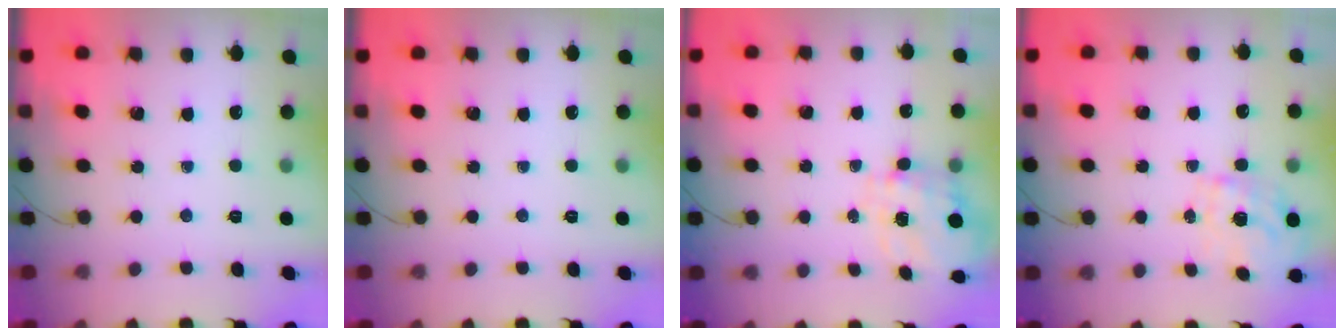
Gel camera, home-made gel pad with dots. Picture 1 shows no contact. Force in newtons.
{"total": 0.0}
{"total": 3.4, "press": 3.2, "slide": 1.1}
{"total": 0.9, "press": 0.7, "slide": 0.6}